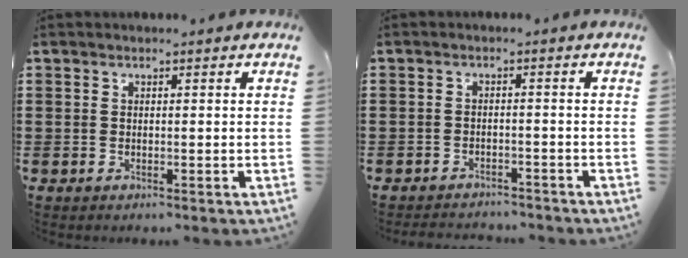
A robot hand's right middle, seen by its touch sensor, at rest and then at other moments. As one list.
[{"total": 2.1, "force": [-2.1, 0.2, -0.1], "torque": [-0.007, -0.001, -0.045]}]